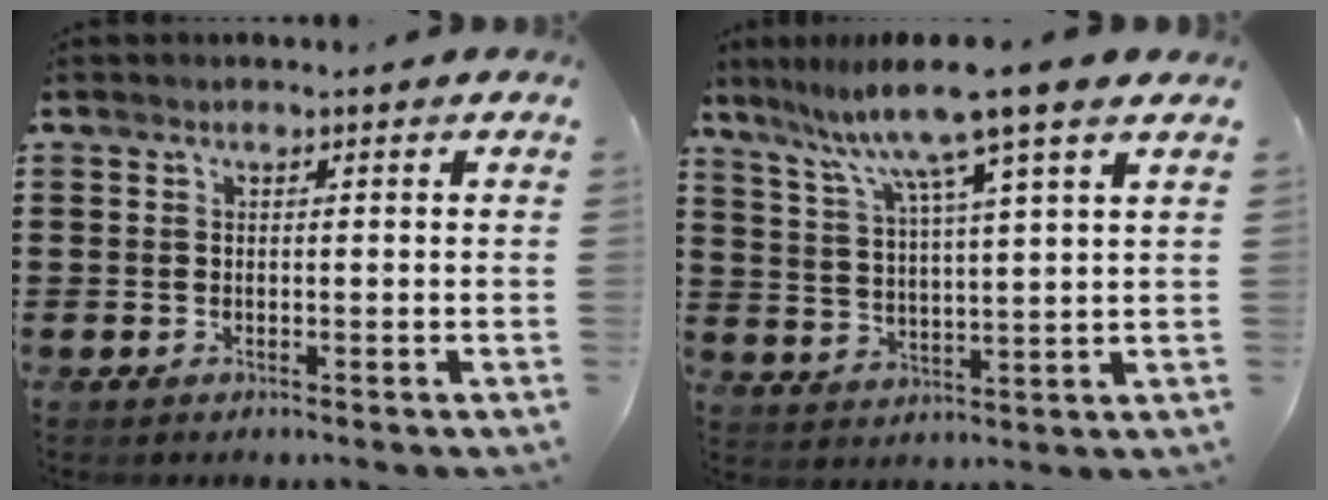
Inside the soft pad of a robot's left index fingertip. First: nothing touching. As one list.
[{"total": 10.1, "force": [7.6, -0.7, 6.5], "torque": [-0.151, -0.036, 0.121]}]